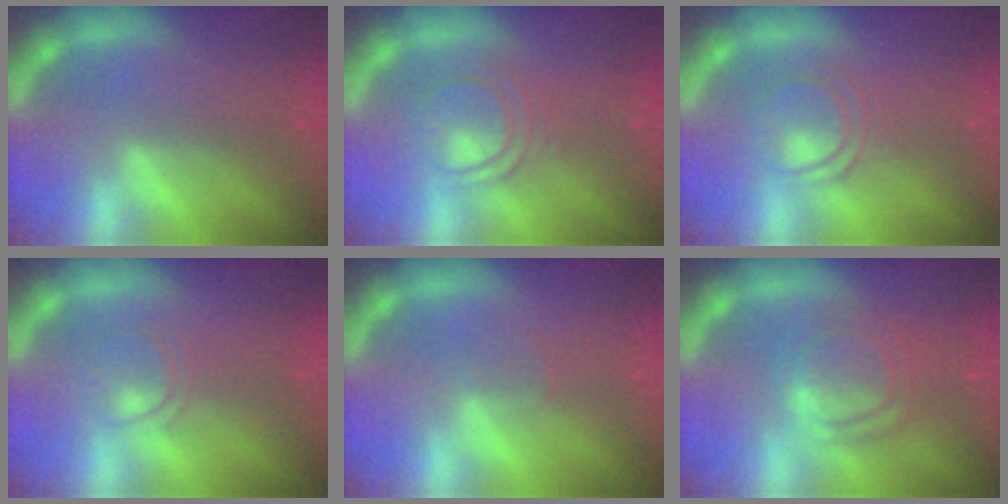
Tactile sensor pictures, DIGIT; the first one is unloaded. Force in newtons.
{"total": 5.0}
{"total": 4.5}
{"total": 2.4}
{"total": 1.0}
{"total": 6.1}